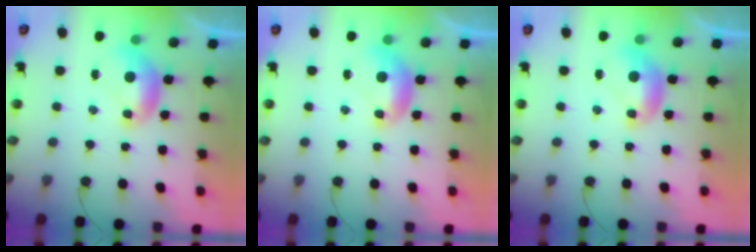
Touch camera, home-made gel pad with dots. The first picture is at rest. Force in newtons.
{"total": 0.0}
{"total": 0.0}